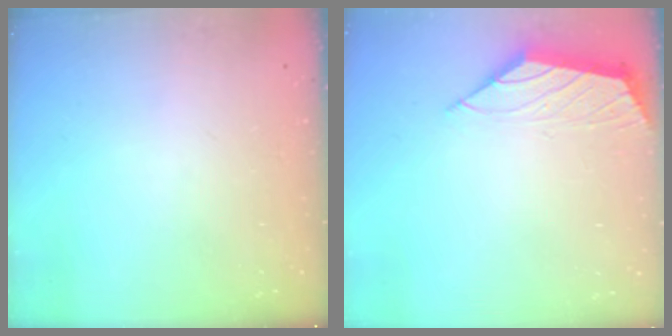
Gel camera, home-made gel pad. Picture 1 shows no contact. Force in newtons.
{"total": 0.8, "press": 0.7, "slide": 0.4}